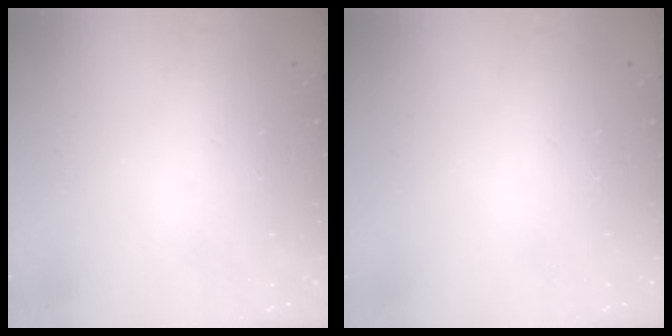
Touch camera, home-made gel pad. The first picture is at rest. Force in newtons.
{"total": 0.0}